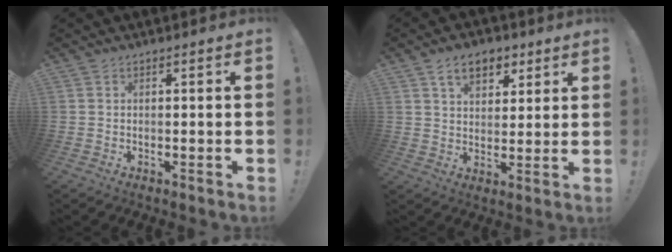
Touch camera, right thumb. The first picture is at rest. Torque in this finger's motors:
{"motor_torque": [0.85, 1.07, 0.95, 0.43, 0.04]}